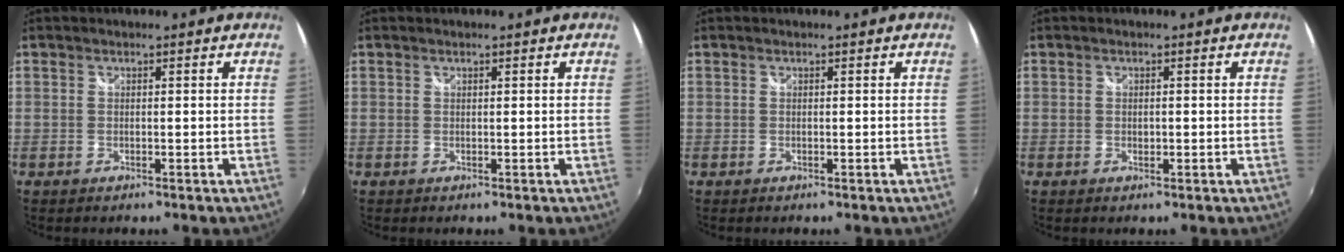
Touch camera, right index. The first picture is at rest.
{"total": 0.0}
{"total": 0.0}
{"total": 0.7, "force": [-0.1, 0.5, 0.4], "torque": [-0.006, -0.001, -0.002]}